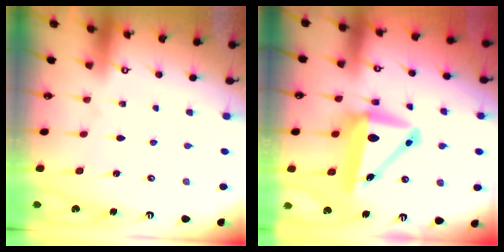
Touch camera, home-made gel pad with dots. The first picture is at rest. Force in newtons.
{"total": 11.4, "press": 10.9, "slide": 3.5}